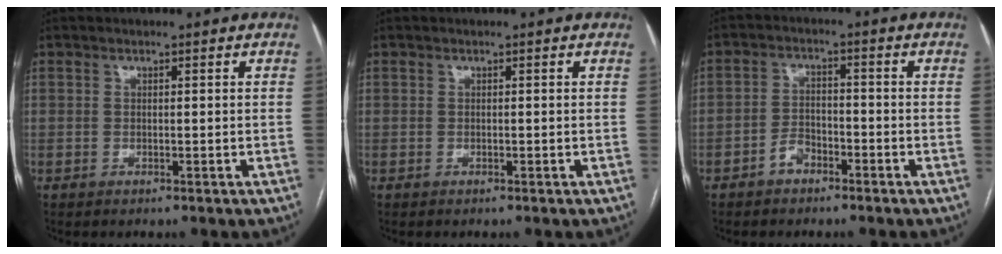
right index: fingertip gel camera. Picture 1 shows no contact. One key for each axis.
{"total": 0.0}
{"total": 3.5, "fx": -2.3, "fy": 2.1, "fz": 1.6, "tx": -0.026, "ty": 0.009, "tz": -0.039}